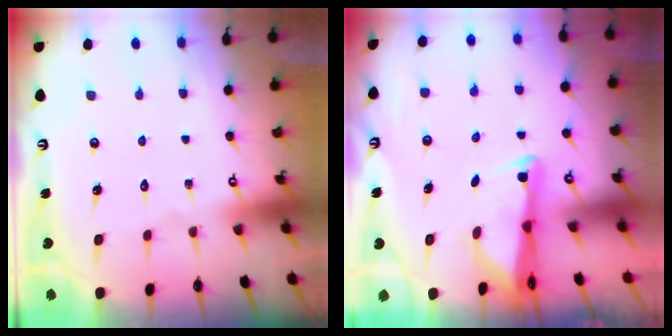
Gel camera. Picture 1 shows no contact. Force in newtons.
{"total": 2.7, "press": 2.7, "slide": 0.5}